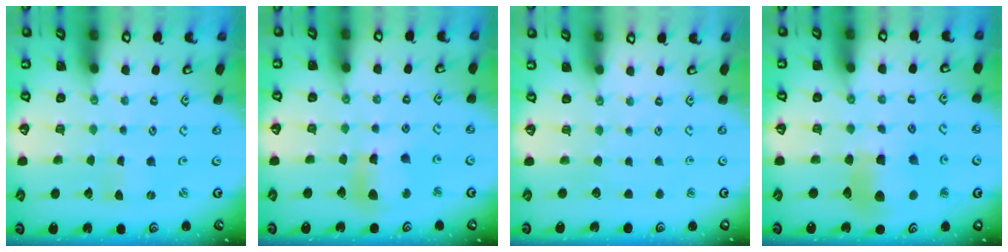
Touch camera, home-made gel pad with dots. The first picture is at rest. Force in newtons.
{"total": 10.9, "press": 10.7, "slide": 1.9}
{"total": 0.0}
{"total": 10.3, "press": 10.2, "slide": 1.4}